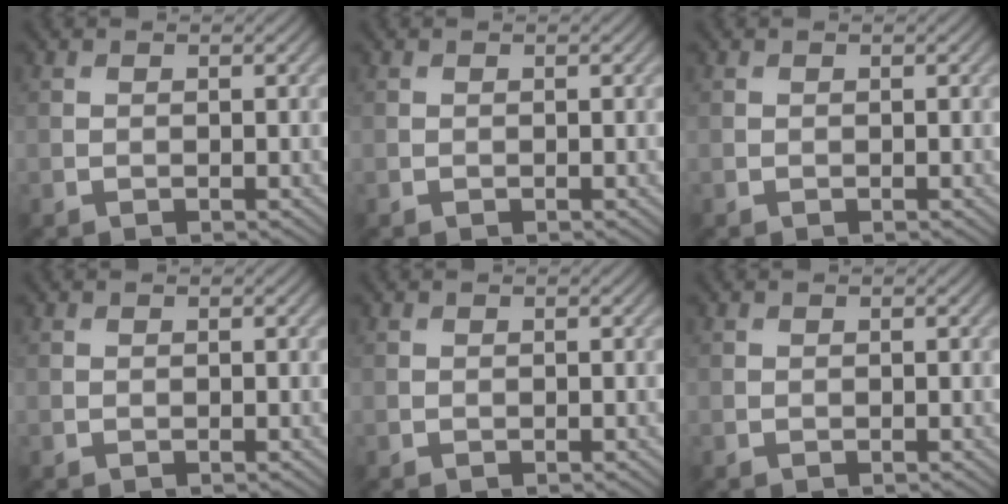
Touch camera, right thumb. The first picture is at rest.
{"total": 0.0}
{"total": 0.0}
{"total": 0.0}
{"total": 0.0}
{"total": 0.0}